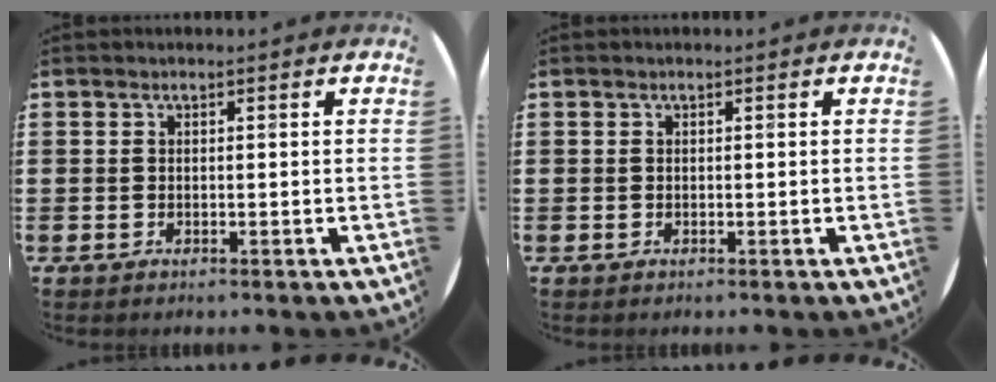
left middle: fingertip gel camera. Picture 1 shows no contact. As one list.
[{"total": 0.0}]